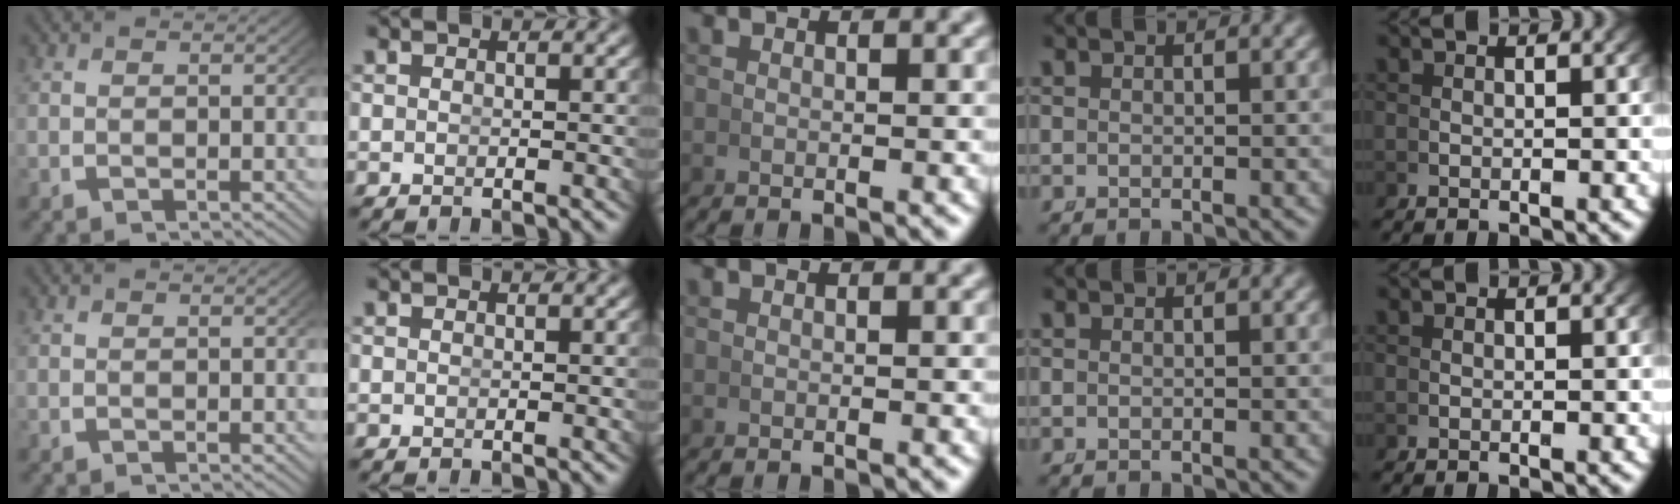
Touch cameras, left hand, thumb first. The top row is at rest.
{}